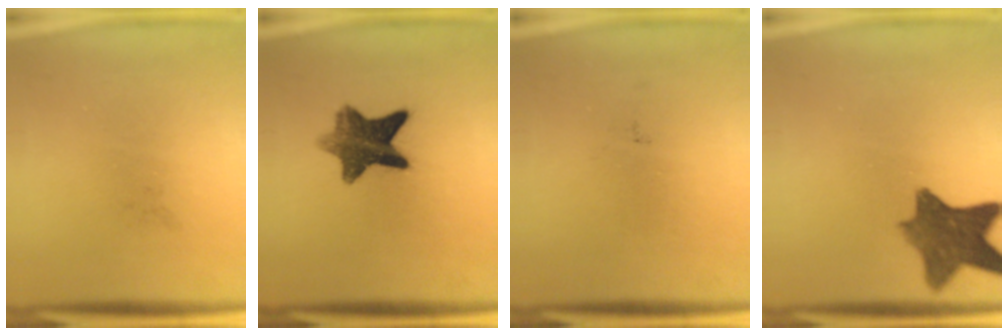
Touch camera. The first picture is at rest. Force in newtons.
{"total": 8.9}
{"total": 0.0}
{"total": 9.4}